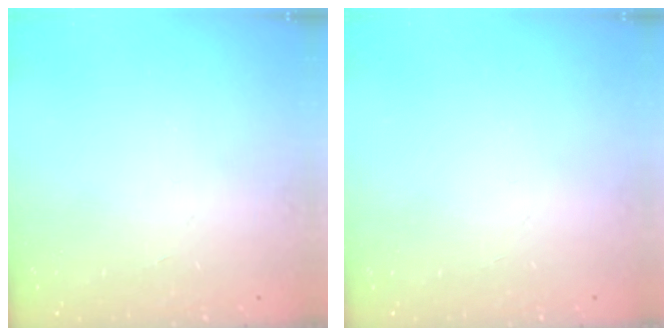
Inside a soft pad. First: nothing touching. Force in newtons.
{"total": 0.0}